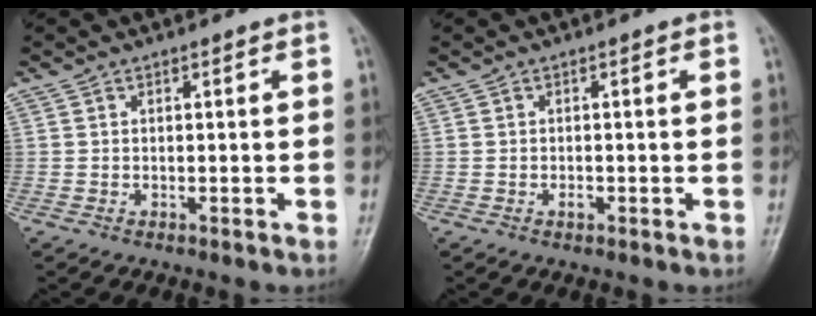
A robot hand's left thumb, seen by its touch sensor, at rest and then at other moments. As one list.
[{"total": 1.2, "force": [-0.4, 0.8, 0.9], "torque": [-0.008, 0.002, -0.009]}]